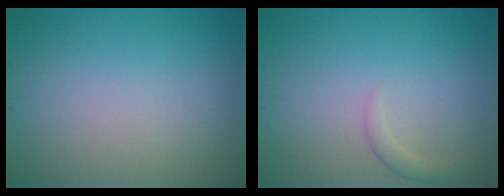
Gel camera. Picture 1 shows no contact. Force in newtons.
{"total": 1.2, "press": 1.2, "slide": 0.1}